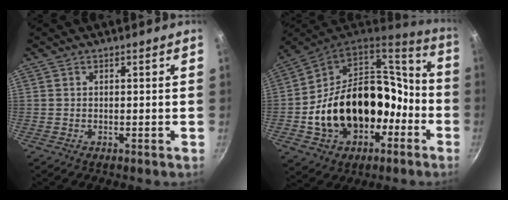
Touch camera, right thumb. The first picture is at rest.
{"total": 25.6, "force": [-5.9, 18.7, 16.4], "torque": [-0.246, 0.076, -0.075]}